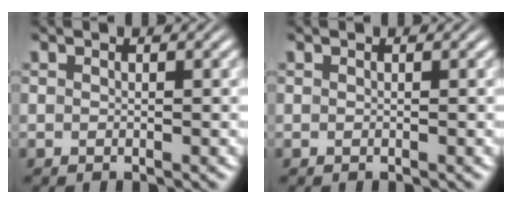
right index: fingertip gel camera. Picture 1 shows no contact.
{"total": 0.0}